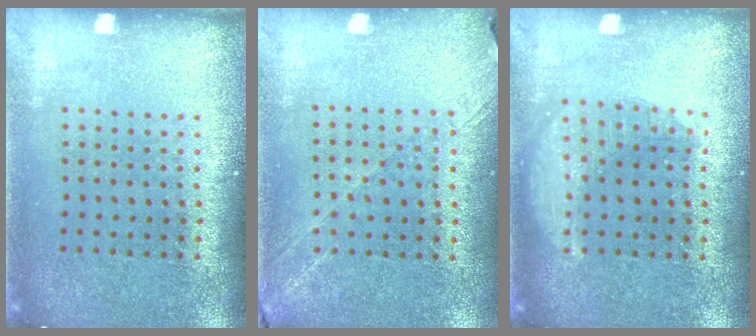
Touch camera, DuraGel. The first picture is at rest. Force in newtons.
{"total": 1.3, "press": 1.2, "slide": 0.4}
{"total": 1.4, "press": 1.4, "slide": 0.2}